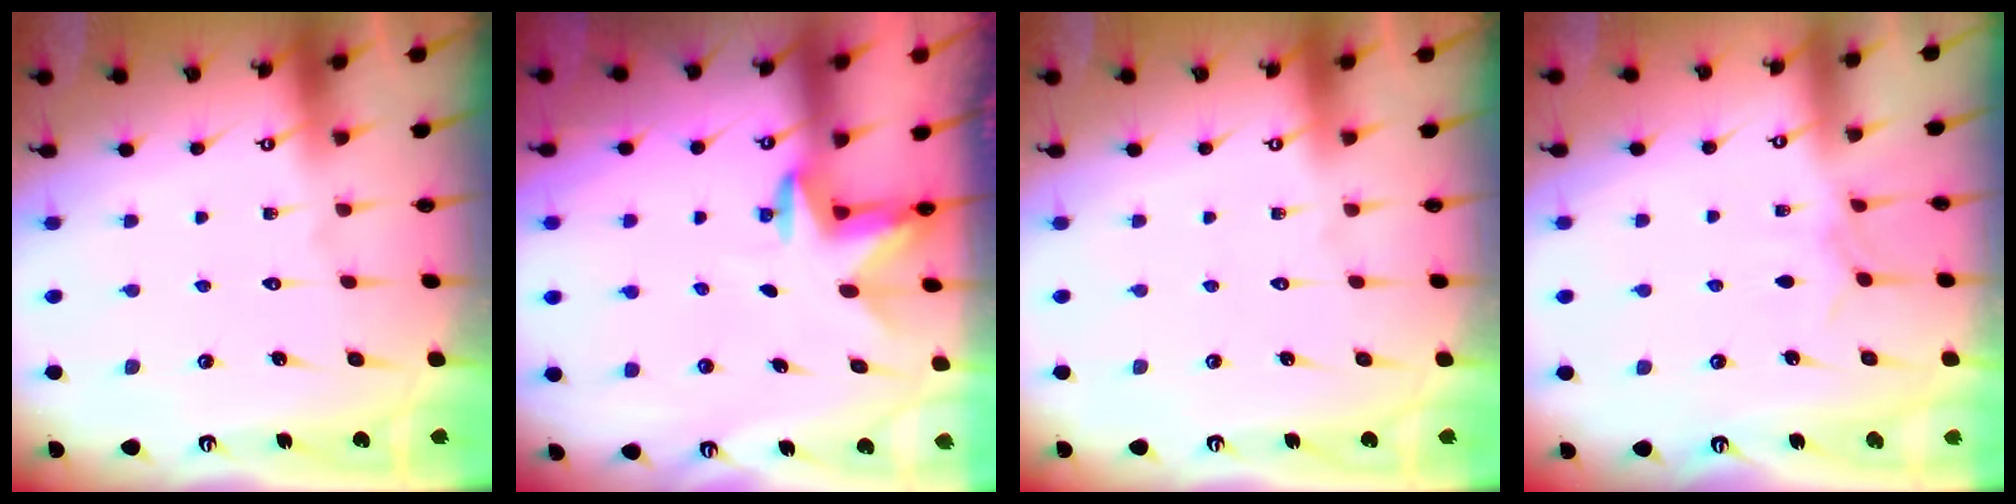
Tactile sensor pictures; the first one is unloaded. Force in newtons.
{"total": 2.9, "press": 2.8, "slide": 0.7}
{"total": 0.0}
{"total": 3.6, "press": 3.5, "slide": 0.6}